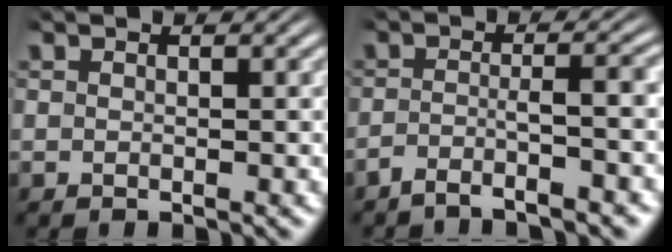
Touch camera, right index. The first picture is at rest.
{"total": 3.7, "force": [-3.0, 0.3, 2.0], "torque": [-0.025, -0.009, -0.047]}